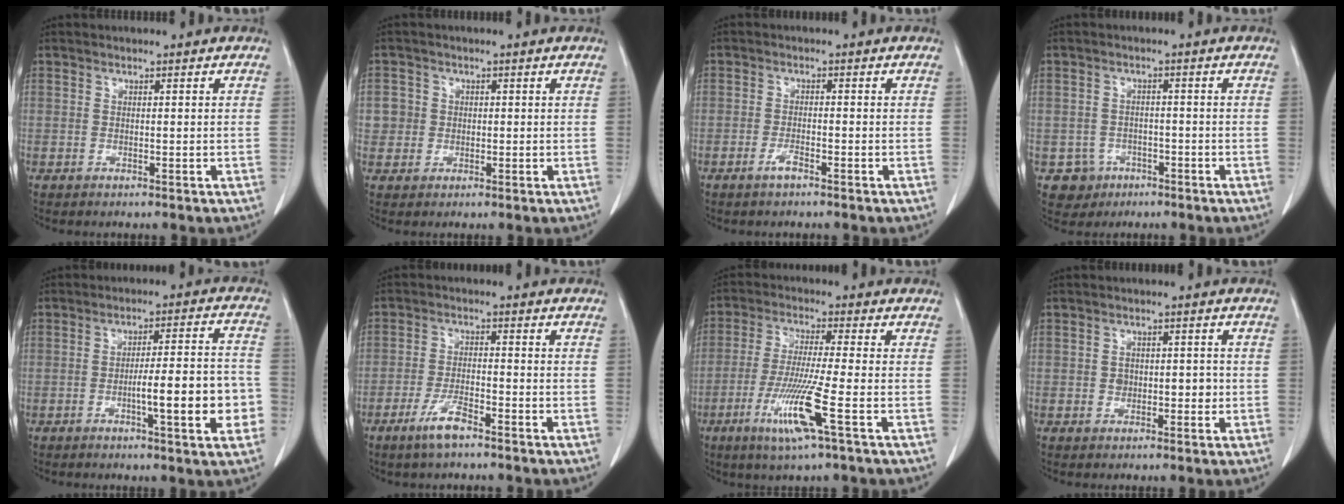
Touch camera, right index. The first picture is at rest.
{"total": 3.0, "force": [0.2, 3.0, 0.2], "torque": [0.013, 0.008, 0.003]}
{"total": 2.0, "force": [-1.4, 0.3, 1.4], "torque": [-0.029, 0.000, -0.027]}
{"total": 4.0, "force": [-1.9, 3.6, 0.0], "torque": [0.006, 0.015, -0.026]}
{"total": 11.2, "force": [-3.2, 1.4, 10.7], "torque": [-0.150, 0.014, -0.043]}
{"total": 5.2, "force": [-3.6, 0.9, 3.7], "torque": [-0.075, -0.003, -0.068]}
{"total": 10.0, "force": [-4.0, -0.7, 9.1], "torque": [-0.183, -0.025, -0.081]}
{"total": 3.1, "force": [-0.4, 2.2, 2.2], "torque": [-0.029, 0.009, -0.002]}